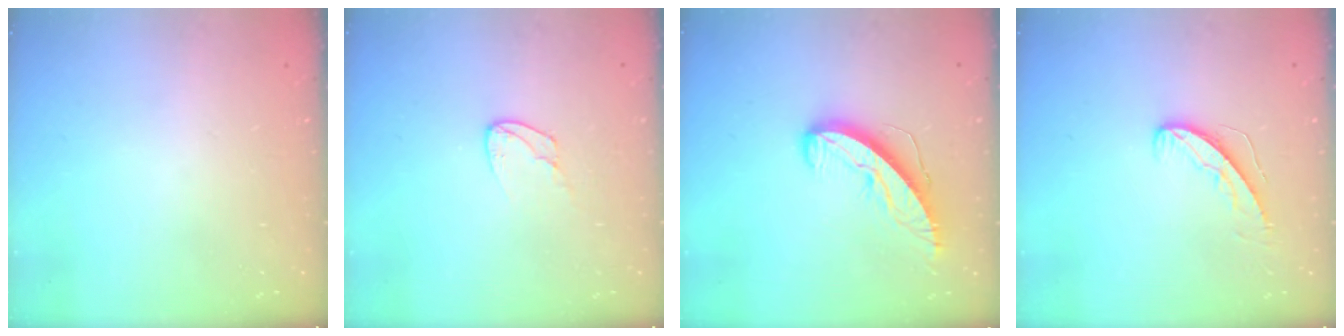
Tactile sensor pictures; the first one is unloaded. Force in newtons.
{"total": 6.9, "press": 6.9, "slide": 0.4}
{"total": 9.6, "press": 9.6, "slide": 0.3}
{"total": 5.7, "press": 5.7, "slide": 0.4}